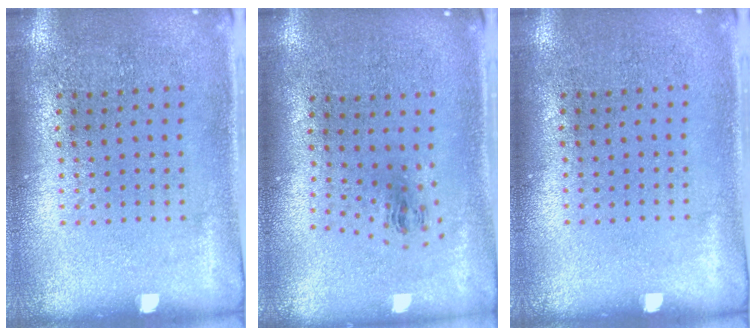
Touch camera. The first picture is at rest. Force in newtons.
{"total": 0.9, "press": 0.4, "slide": 0.9}
{"total": 0.0}